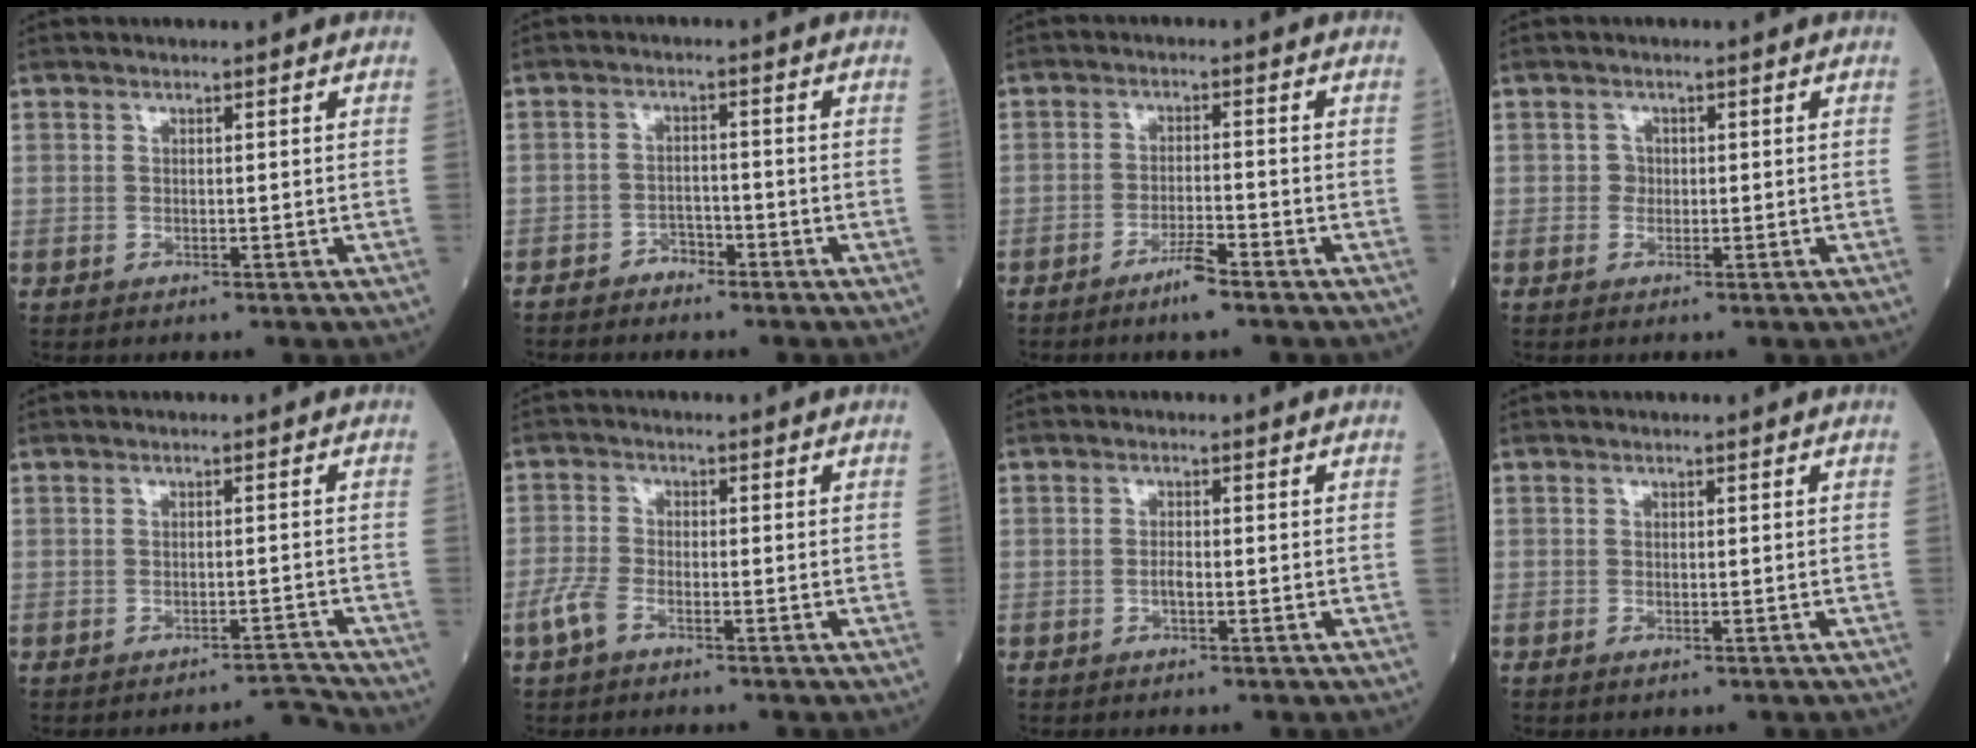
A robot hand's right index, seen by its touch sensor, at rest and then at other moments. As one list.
[{"total": 2.8, "force": [-2.4, 1.2, 0.8], "torque": [-0.011, 0.005, -0.041]}, {"total": 3.7, "force": [-2.8, 0.0, 2.4], "torque": [-0.047, -0.003, -0.050]}, {"total": 0.9, "force": [0.0, 0.9, 0.1], "torque": [0.002, 0.004, 0.001]}, {"total": 2.7, "force": [-2.5, -0.9, -0.6], "torque": [0.015, 0.003, -0.033]}, {"total": 3.6, "force": [-2.3, 1.4, 2.4], "torque": [-0.064, 0.000, -0.051]}, {"total": 1.1, "force": [-0.5, 0.3, 1.0], "torque": [-0.018, 0.002, -0.009]}, {"total": 0.8, "force": [-0.5, 0.3, 0.6], "torque": [-0.011, -0.001, -0.004]}]